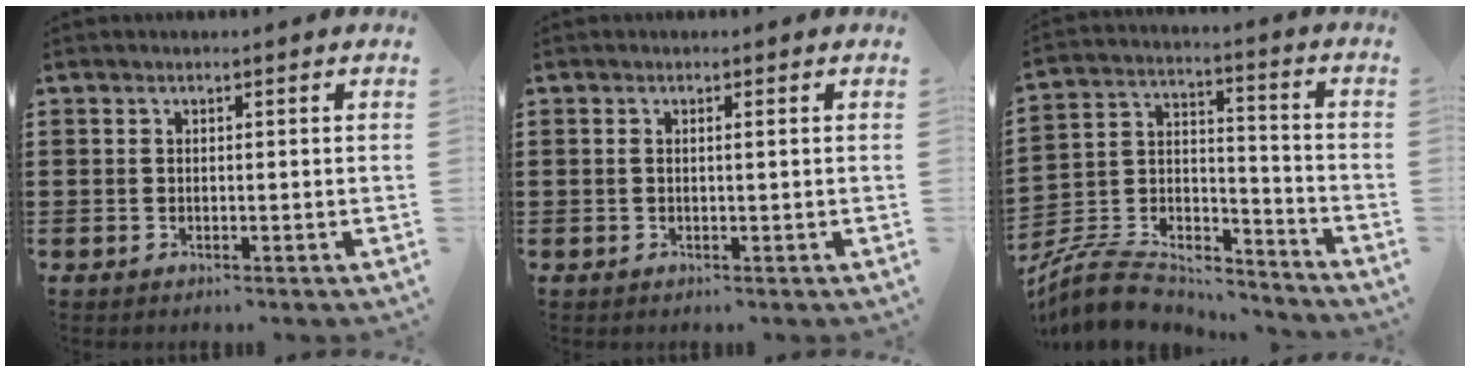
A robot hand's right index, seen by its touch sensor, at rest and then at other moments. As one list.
[{"total": 0.6, "force": [0.1, -0.1, 0.6], "torque": [-0.011, -0.004, 0.002]}, {"total": 9.1, "force": [-8.4, 2.7, 2.5], "torque": [-0.057, 0.013, -0.166]}]